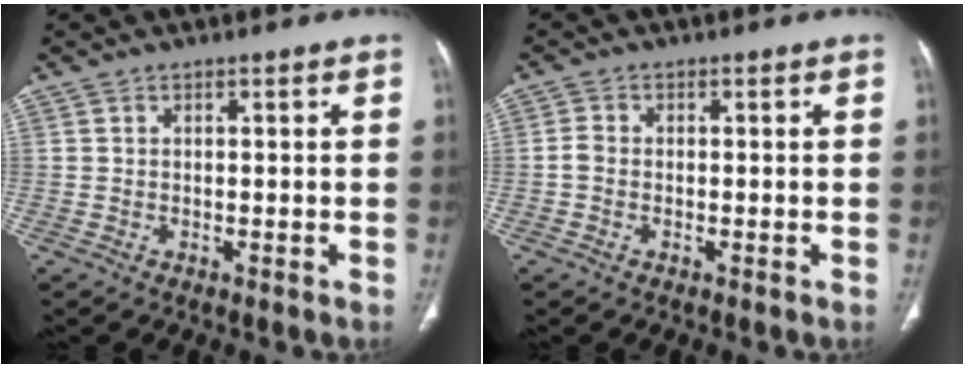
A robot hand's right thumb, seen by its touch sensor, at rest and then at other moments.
{"total": 1.6, "force": [-0.4, 1.2, 1.1], "torque": [-0.020, 0.003, -0.012]}